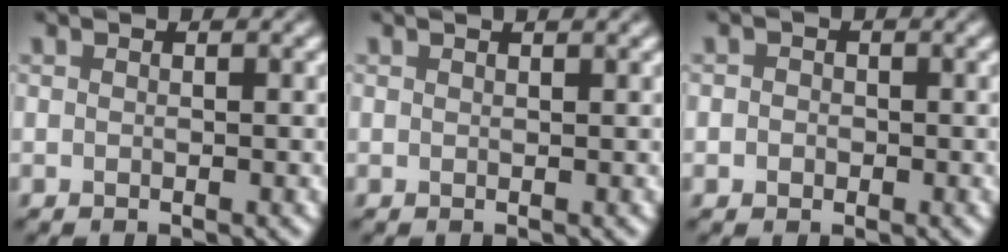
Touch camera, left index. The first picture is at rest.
{"total": 1.0, "force": [0.8, 0.2, 0.6], "torque": [-0.007, 0.001, 0.008]}
{"total": 1.6, "force": [0.2, 1.5, 0.6], "torque": [0.009, 0.004, -0.013]}